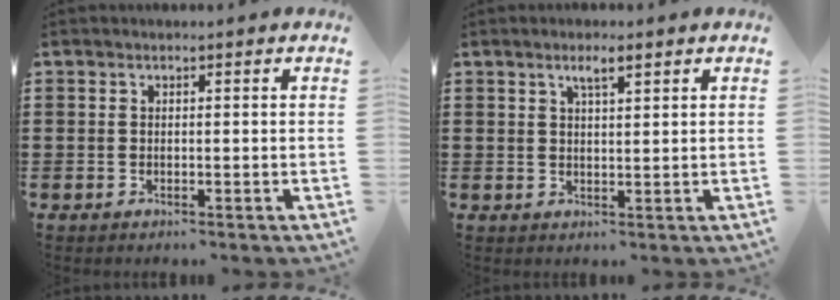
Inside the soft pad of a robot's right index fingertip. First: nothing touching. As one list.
[{"total": 2.4, "force": [1.4, 0.4, 1.9], "torque": [-0.039, 0.004, 0.023]}]